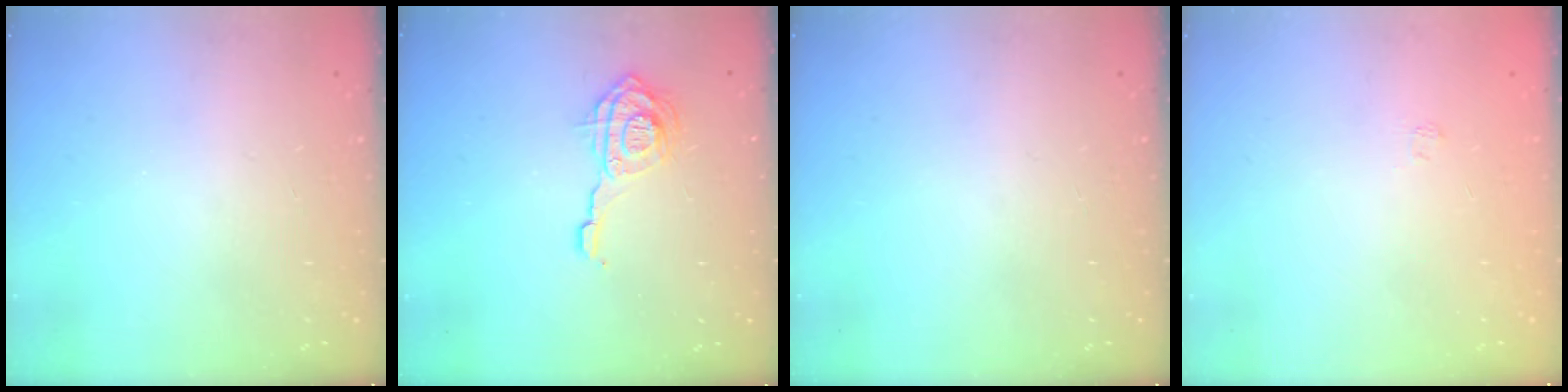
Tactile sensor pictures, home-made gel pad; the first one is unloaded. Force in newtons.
{"total": 11.2, "press": 11.1, "slide": 1.2}
{"total": 0.0}
{"total": 1.8, "press": 1.4, "slide": 1.1}